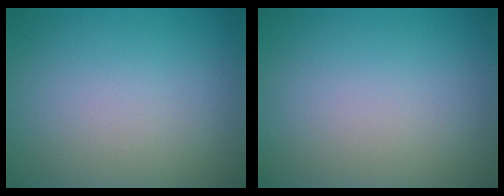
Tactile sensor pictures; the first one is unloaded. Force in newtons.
{"total": 0.0}